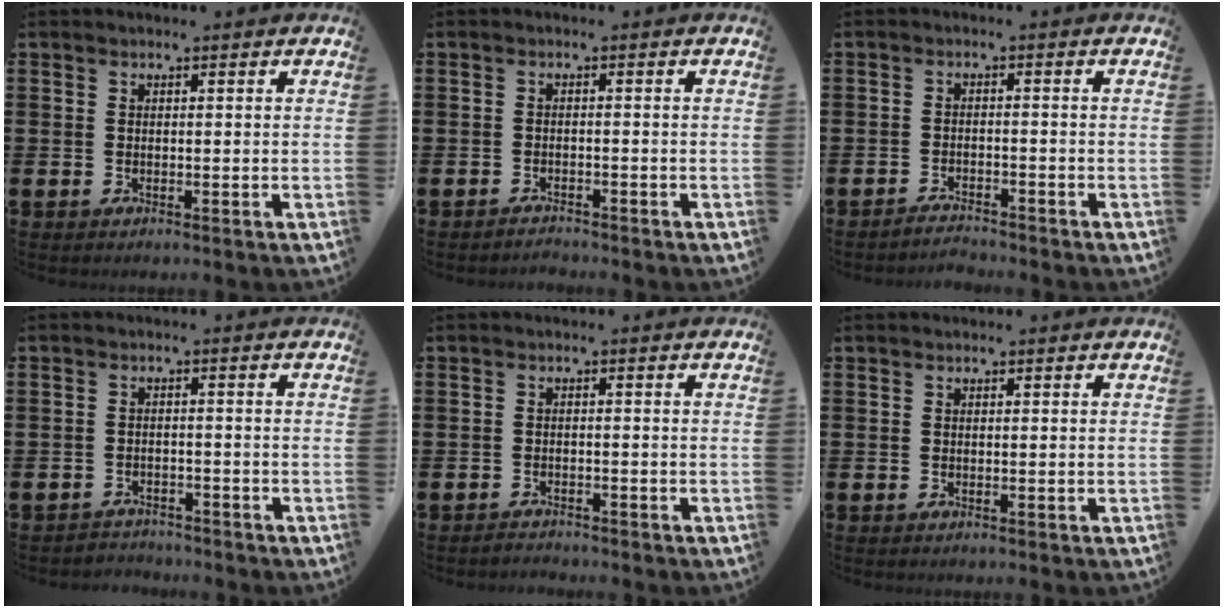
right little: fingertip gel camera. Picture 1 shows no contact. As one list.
[{"total": 1.2, "force": [-1.2, 0.0, -0.1], "torque": [-0.002, 0.004, -0.026]}, {"total": 2.0, "force": [-1.9, -0.1, -0.1], "torque": [-0.003, 0.005, -0.042]}, {"total": 1.7, "force": [-1.6, 0.3, -0.3], "torque": [-0.003, 0.004, -0.038]}, {"total": 1.2, "force": [-1.2, 0.1, -0.1], "torque": [-0.002, 0.004, -0.027]}, {"total": 0.0}]